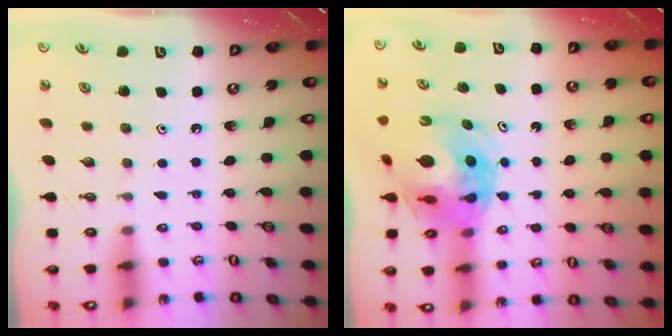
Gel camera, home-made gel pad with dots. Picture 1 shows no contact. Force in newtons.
{"total": 15.3, "press": 15.2, "slide": 2.0}